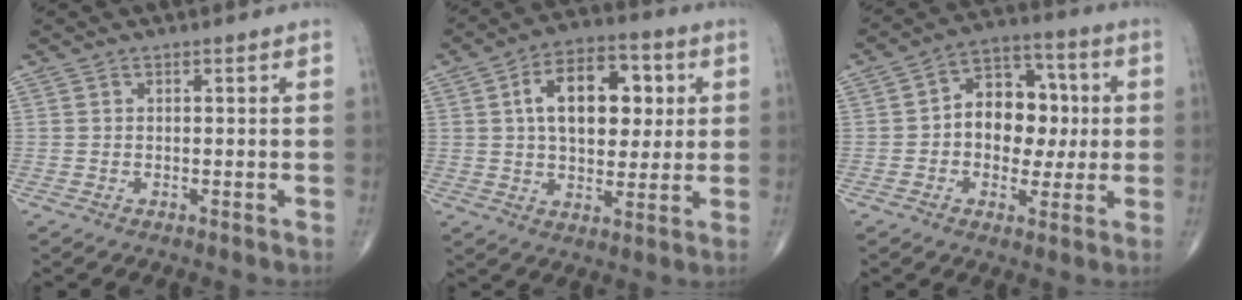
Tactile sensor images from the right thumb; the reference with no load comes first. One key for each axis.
{"total": 15.6, "fx": 3.4, "fy": 9.3, "fz": 12.1, "tx": -0.152, "ty": 0.008, "tz": 0.051}
{"total": 12.9, "fx": 0.4, "fy": 9.3, "fz": 8.9, "tx": -0.081, "ty": 0.028, "tz": -0.001}